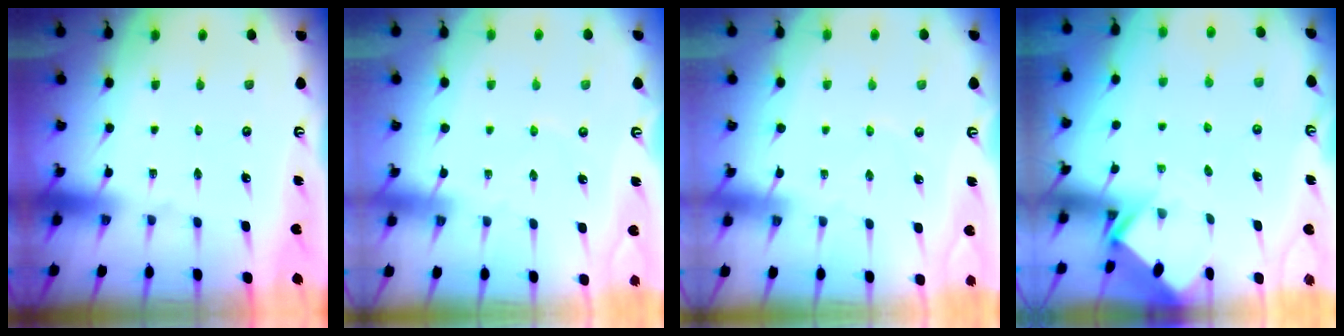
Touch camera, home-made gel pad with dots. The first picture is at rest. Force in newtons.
{"total": 1.1, "press": 1.1, "slide": 0.2}
{"total": 1.1, "press": 1.1, "slide": 0.2}
{"total": 2.7, "press": 2.7, "slide": 0.2}